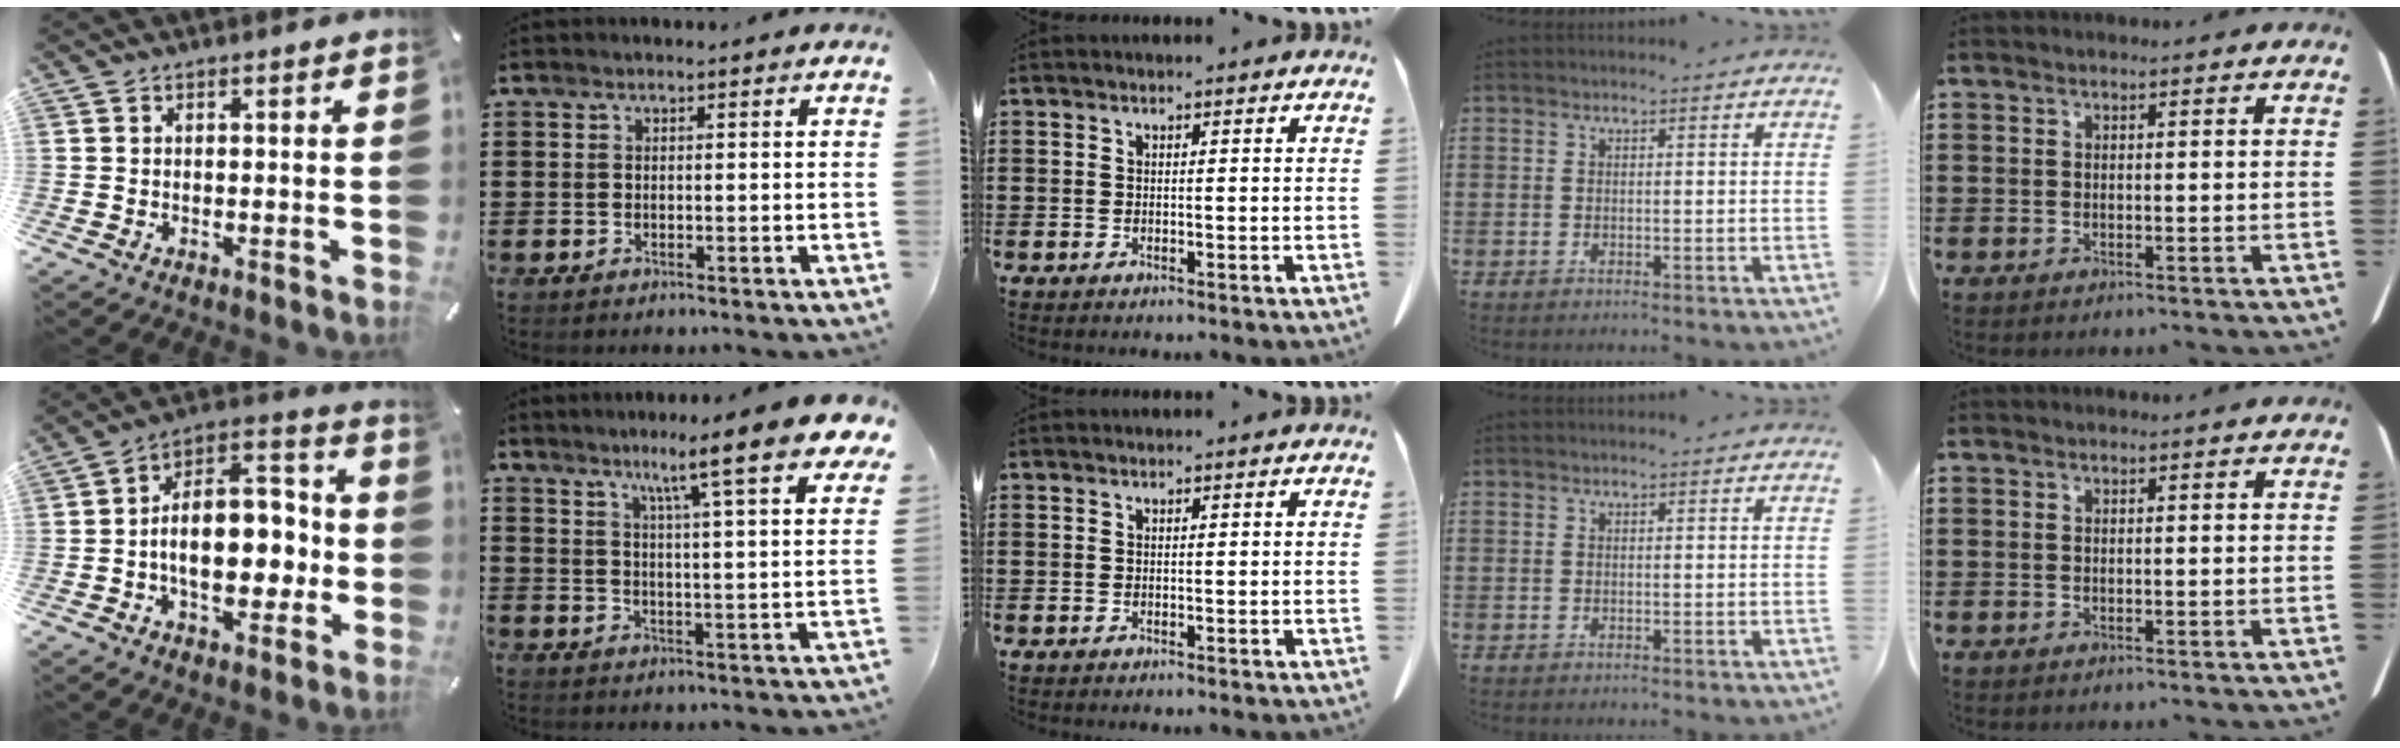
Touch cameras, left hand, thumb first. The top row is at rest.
{"thumb": {"total": 15.8, "force": [-2.6, 10.7, 11.3], "torque": [-0.150, 0.004, -0.044]}, "index": {"total": 10.2, "force": [7.4, 0.3, 7.1], "torque": [-0.128, -0.041, 0.111]}}